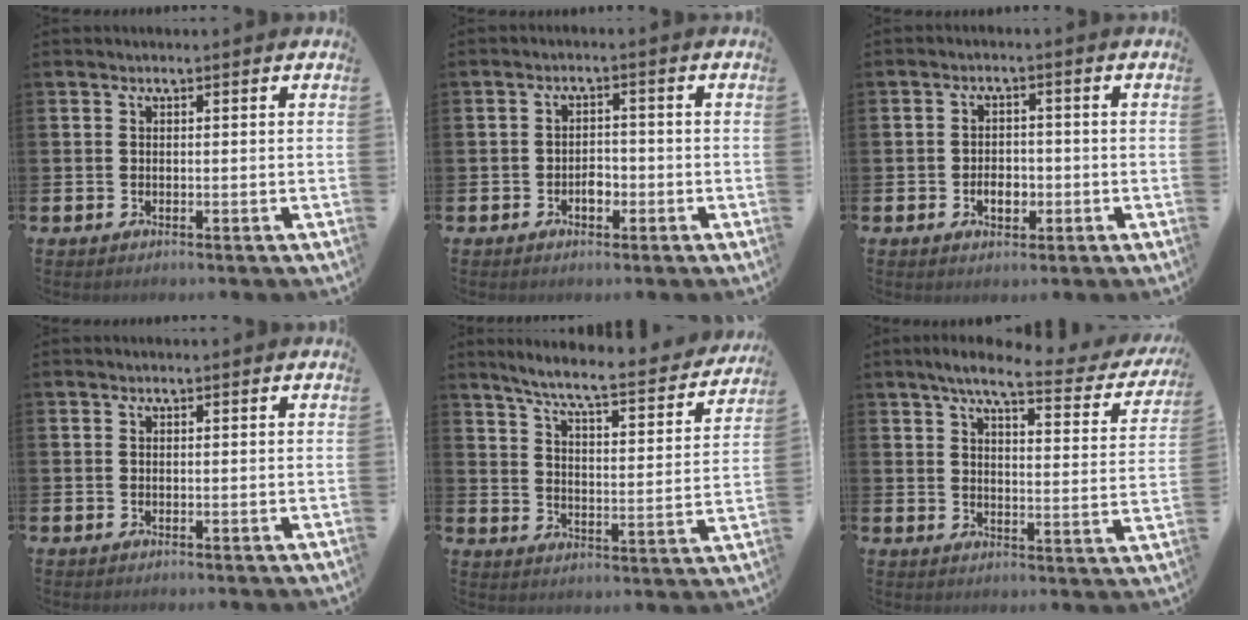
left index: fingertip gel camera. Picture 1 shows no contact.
{"total": 2.1, "force": [-0.9, 1.4, 1.3], "torque": [-0.023, 0.004, -0.020]}
{"total": 3.1, "force": [-0.9, 2.1, 2.1], "torque": [-0.022, -0.005, -0.022]}
{"total": 0.0}
{"total": 6.9, "force": [6.1, 0.4, 3.1], "torque": [-0.080, -0.049, 0.096]}
{"total": 6.6, "force": [5.4, 1.2, 3.6], "torque": [-0.069, -0.031, 0.084]}